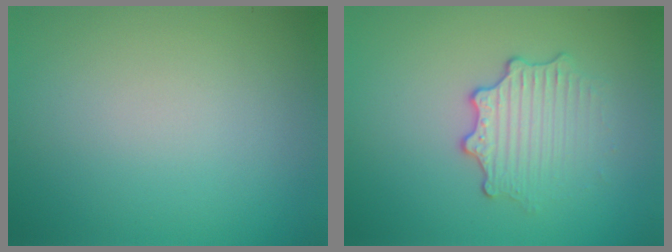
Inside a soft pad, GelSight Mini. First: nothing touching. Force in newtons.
{"total": 3.0, "press": 2.6, "slide": 1.5}